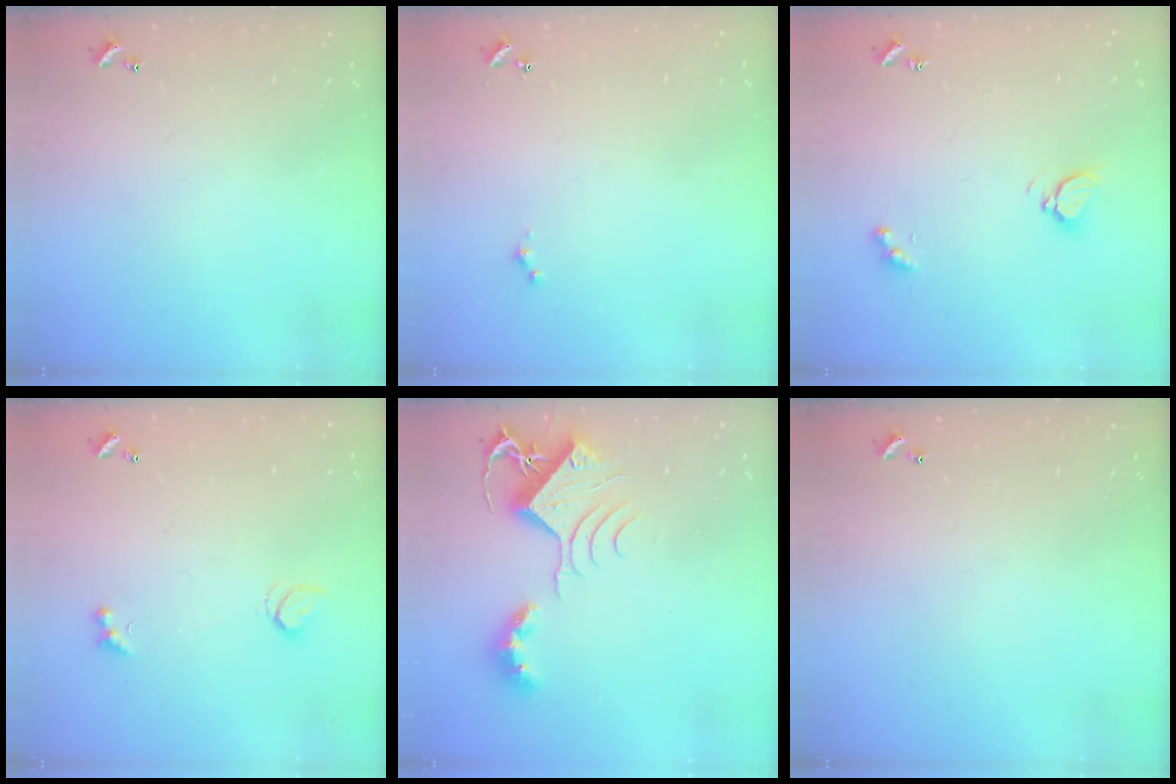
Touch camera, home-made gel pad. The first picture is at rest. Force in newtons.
{"total": 0.0}
{"total": 3.4, "press": 3.3, "slide": 0.4}
{"total": 2.3, "press": 1.9, "slide": 1.1}
{"total": 9.4, "press": 9.4, "slide": 1.1}
{"total": 0.0}